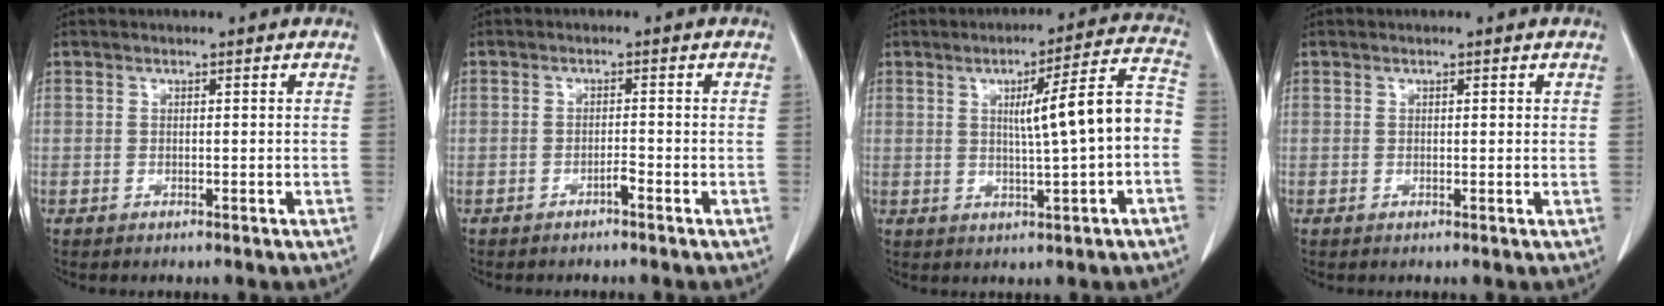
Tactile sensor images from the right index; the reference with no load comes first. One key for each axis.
{"total": 1.2, "fx": -0.9, "fy": 0.0, "fz": 0.7, "tx": -0.012, "ty": 0.002, "tz": -0.016}
{"total": 10.6, "fx": -0.3, "fy": 0.3, "fz": 10.5, "tx": -0.144, "ty": 0.024, "tz": -0.005}
{"total": 0.7, "fx": 0.3, "fy": 0.3, "fz": 0.5, "tx": -0.007, "ty": 0.000, "tz": 0.003}